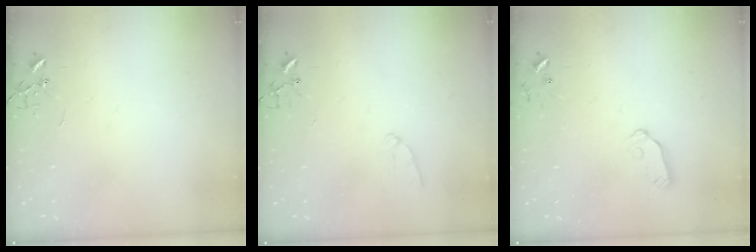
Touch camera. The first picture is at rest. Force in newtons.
{"total": 5.7, "press": 5.7, "slide": 0.6}
{"total": 6.8, "press": 6.8, "slide": 0.4}